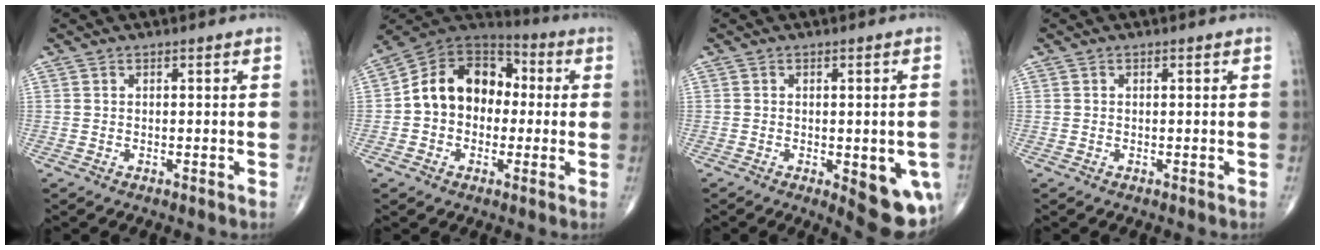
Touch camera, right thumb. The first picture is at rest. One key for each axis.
{"total": 15.0, "fx": 0.2, "fy": 11.5, "fz": 9.7, "tx": -0.123, "ty": 0.042, "tz": -0.010}
{"total": 10.8, "fx": -3.4, "fy": 4.1, "fz": 9.4, "tx": -0.096, "ty": -0.006, "tz": -0.029}
{"total": 0.0}